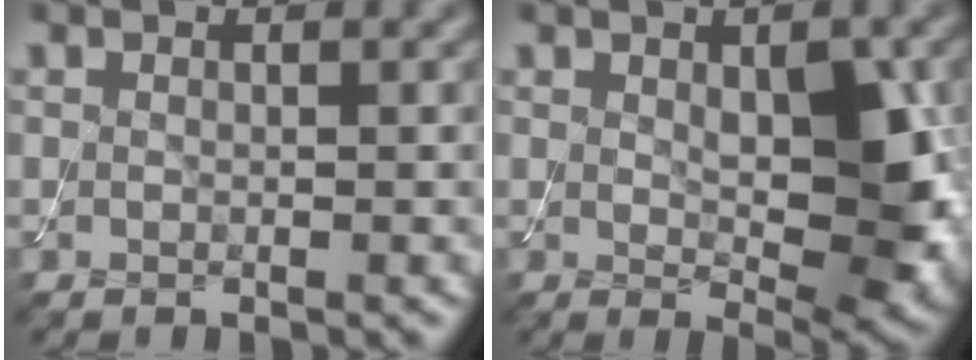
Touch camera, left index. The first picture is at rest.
{"total": 6.7, "force": [0.5, 3.3, 5.9], "torque": [-0.088, -0.011, 0.019]}